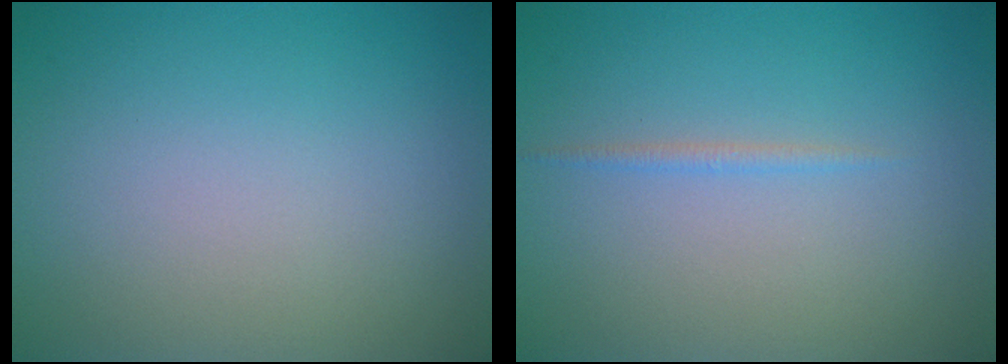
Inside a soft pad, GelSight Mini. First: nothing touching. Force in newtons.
{"total": 0.7, "press": 0.7, "slide": 0.1}